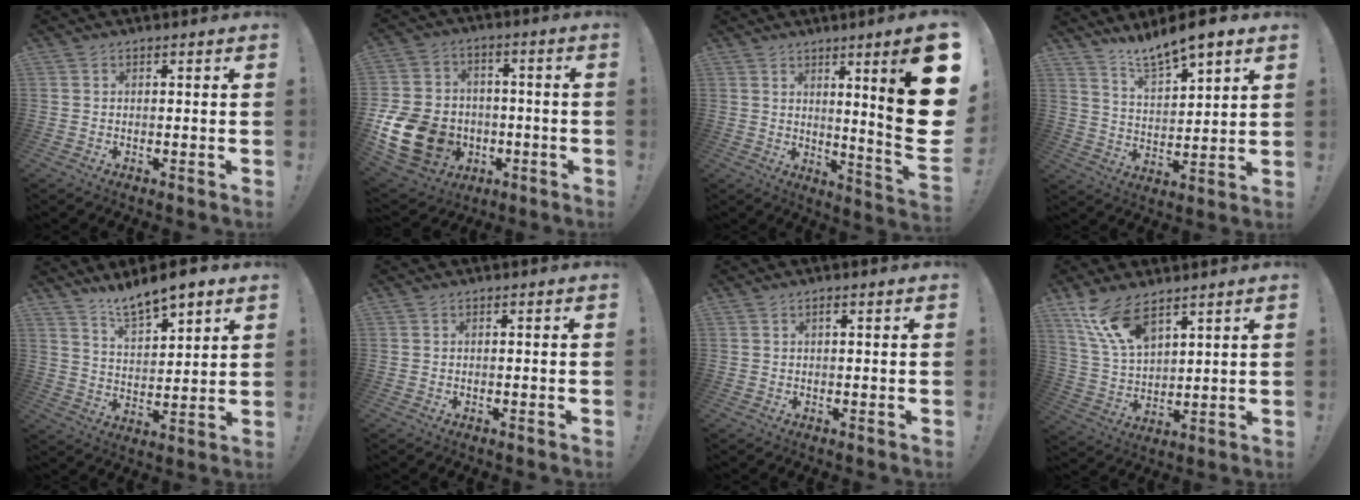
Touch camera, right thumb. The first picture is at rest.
{"total": 18.8, "force": [-4.6, 15.1, 10.3], "torque": [-0.200, 0.030, -0.057]}
{"total": 18.1, "force": [5.1, 1.2, 17.3], "torque": [-0.236, -0.056, 0.069]}
{"total": 9.6, "force": [8.6, 1.8, 3.8], "torque": [-0.070, -0.065, 0.154]}
{"total": 9.4, "force": [8.2, 2.6, 3.7], "torque": [-0.065, -0.061, 0.150]}
{"total": 0.0}
{"total": 0.7, "force": [0.2, -0.1, 0.6], "torque": [-0.012, 0.001, 0.002]}
{"total": 12.7, "force": [9.0, 5.3, 7.3], "torque": [-0.157, -0.037, 0.173]}